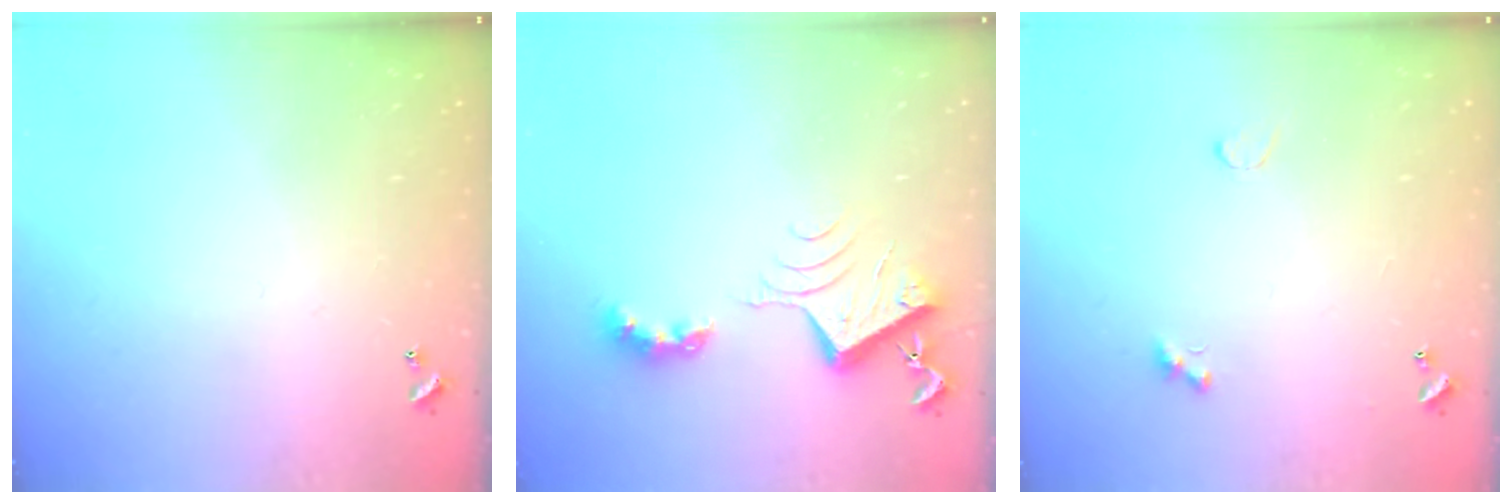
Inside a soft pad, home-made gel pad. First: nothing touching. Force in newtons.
{"total": 8.0, "press": 8.0, "slide": 0.8}
{"total": 1.4, "press": 1.3, "slide": 0.5}